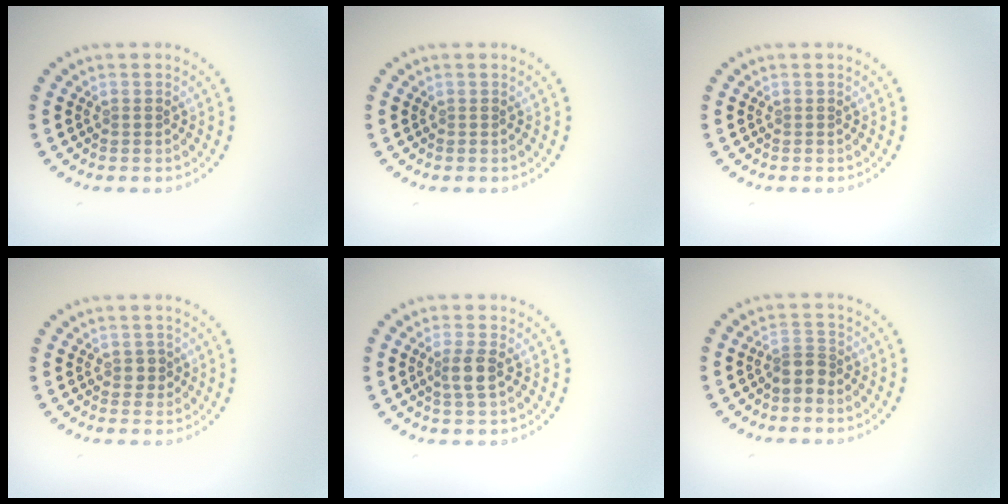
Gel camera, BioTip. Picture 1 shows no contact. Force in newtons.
{"total": 0.0}
{"total": 0.0}
{"total": 1.1, "press": 1.0, "slide": 0.3}
{"total": 2.1, "press": 1.9, "slide": 1.0}
{"total": 2.0, "press": 1.7, "slide": 1.1}